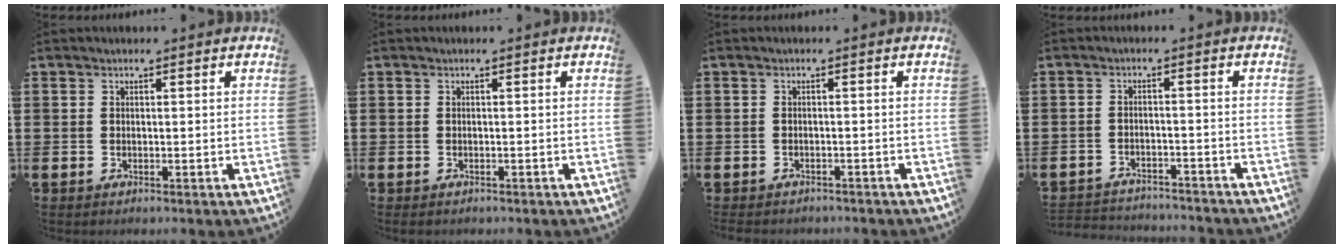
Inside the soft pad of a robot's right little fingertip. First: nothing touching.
{"total": 0.0}
{"total": 0.8, "force": [-0.7, 0.2, 0.0], "torque": [-0.002, -0.001, -0.016]}
{"total": 2.7, "force": [-2.6, 0.2, -0.3], "torque": [-0.002, 0.000, -0.059]}